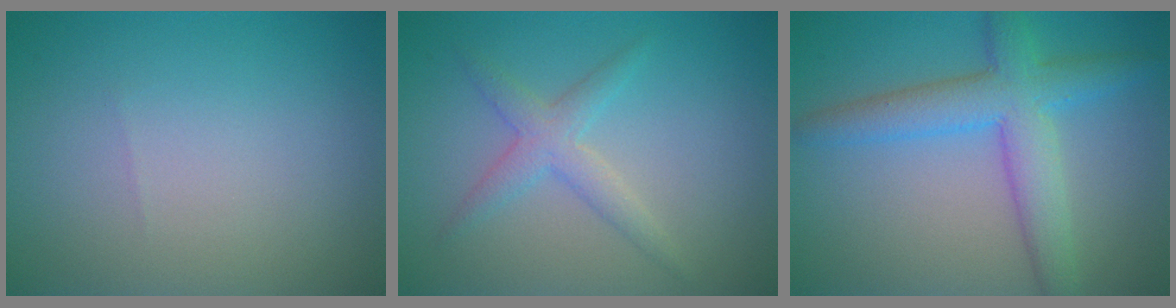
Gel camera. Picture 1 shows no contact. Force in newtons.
{"total": 2.5, "press": 2.5, "slide": 0.1}
{"total": 5.6, "press": 5.6, "slide": 0.3}